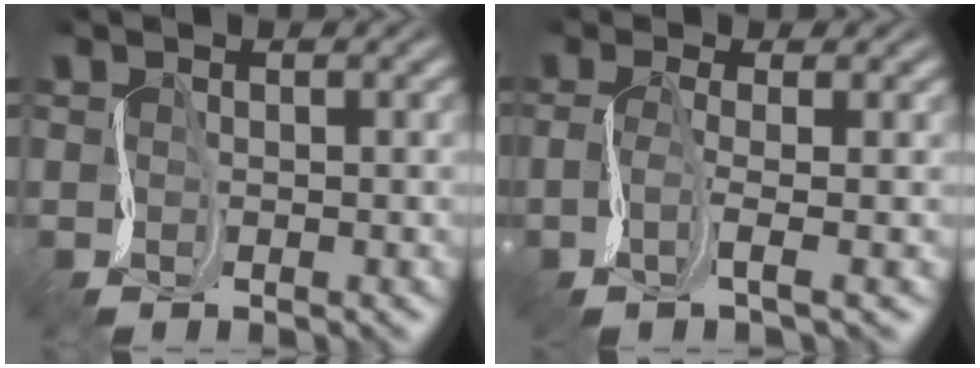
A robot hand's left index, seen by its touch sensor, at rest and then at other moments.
{"total": 2.2, "force": [-0.1, 0.2, 2.2], "torque": [-0.050, -0.004, -0.007]}